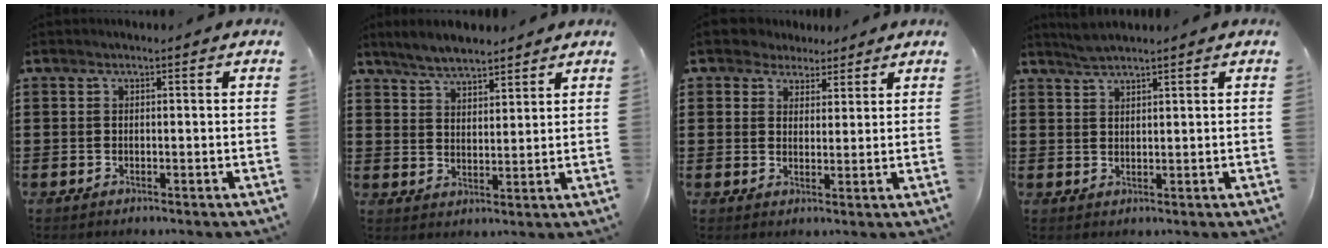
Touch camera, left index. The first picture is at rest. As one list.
[{"total": 5.1, "force": [4.8, 1.1, 1.2], "torque": [-0.038, -0.004, 0.091]}, {"total": 3.6, "force": [2.7, 2.4, 0.1], "torque": [-0.019, 0.010, 0.051]}, {"total": 2.1, "force": [2.1, 0.1, 0.6], "torque": [-0.017, 0.002, 0.039]}]